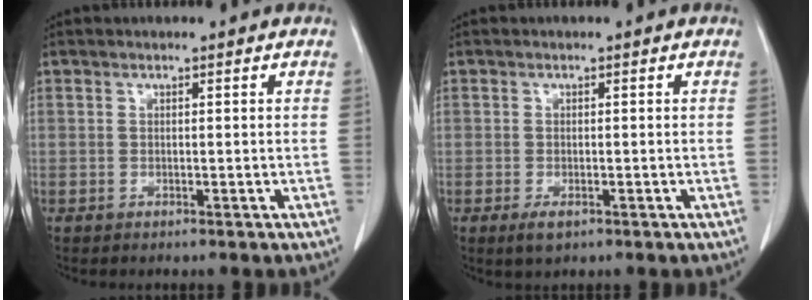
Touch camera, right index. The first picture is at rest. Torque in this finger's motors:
{"motor_torque": [0.07, -0.08, -0.02, -0.02]}